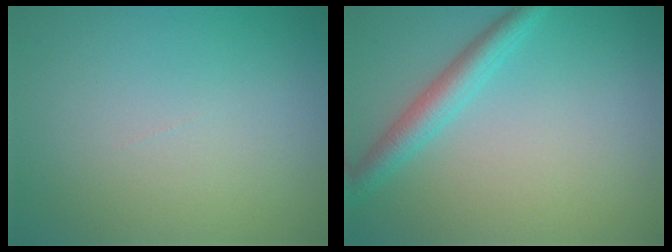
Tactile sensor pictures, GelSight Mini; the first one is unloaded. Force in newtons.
{"total": 3.1, "press": 3.1, "slide": 0.1}